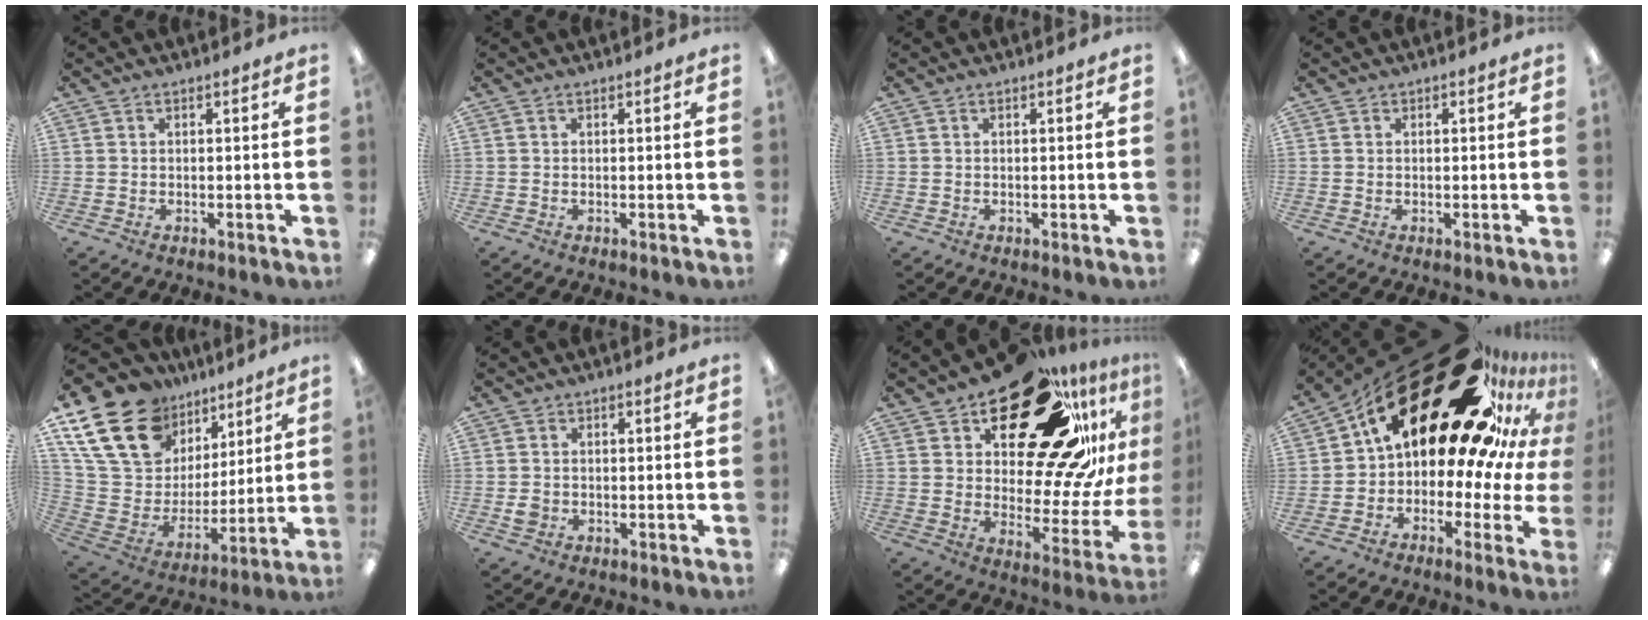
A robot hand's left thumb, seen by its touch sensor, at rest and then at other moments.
{"total": 0.0}
{"total": 0.0}
{"total": 0.0}
{"total": 22.4, "force": [13.5, 14.6, 10.5], "torque": [-0.227, -0.065, 0.263]}
{"total": 2.5, "force": [-0.3, 2.2, 1.0], "torque": [-0.009, 0.002, -0.007]}
{"total": 28.2, "force": [17.7, 12.6, 18.0], "torque": [-0.242, -0.115, 0.298]}
{"total": 31.3, "force": [17.9, 15.4, 20.7], "torque": [-0.273, -0.132, 0.337]}